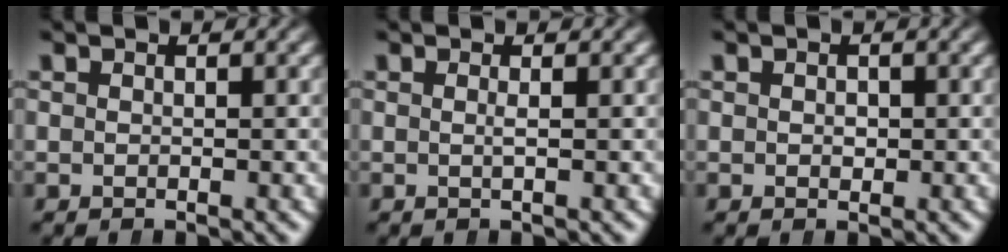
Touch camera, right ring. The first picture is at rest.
{"total": 0.6, "force": [-0.1, -0.4, 0.4], "torque": [-0.018, -0.005, -0.003]}
{"total": 0.6, "force": [-0.1, 0.5, 0.2], "torque": [-0.006, -0.004, 0.001]}